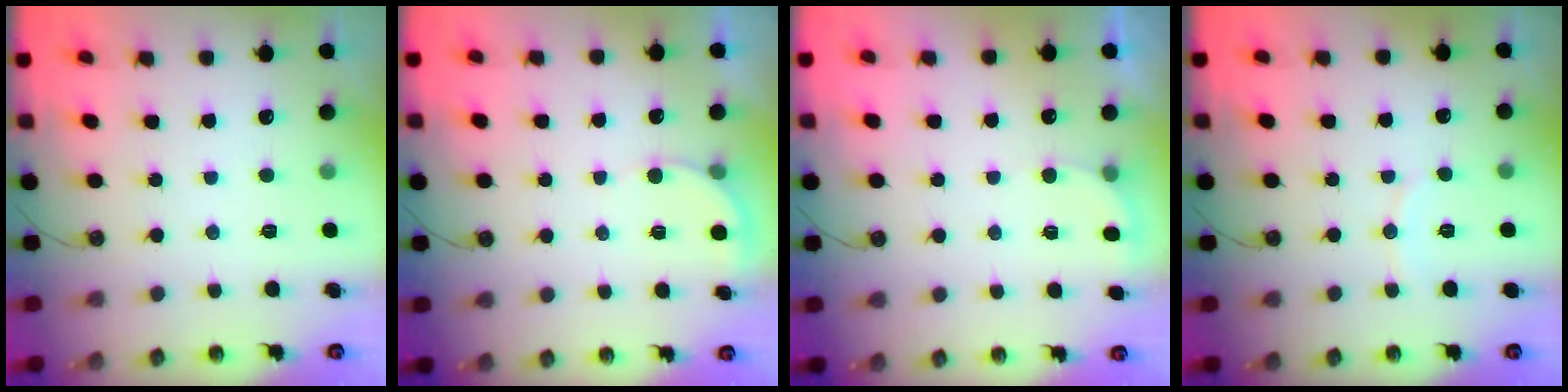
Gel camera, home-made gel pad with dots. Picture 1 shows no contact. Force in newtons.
{"total": 3.8, "press": 3.8, "slide": 0.3}
{"total": 3.0, "press": 2.8, "slide": 1.0}
{"total": 4.5, "press": 4.5, "slide": 0.5}